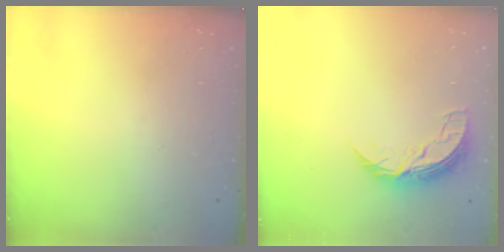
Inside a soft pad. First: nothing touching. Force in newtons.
{"total": 8.0, "press": 8.0, "slide": 0.5}